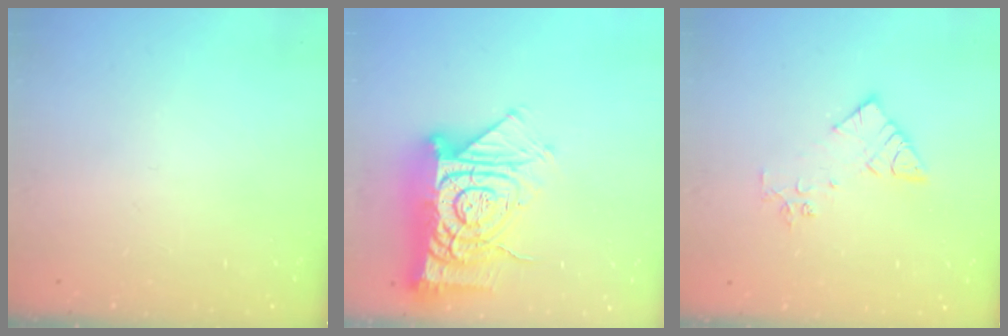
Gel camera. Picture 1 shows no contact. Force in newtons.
{"total": 21.4, "press": 21.3, "slide": 2.0}
{"total": 8.8, "press": 8.8, "slide": 0.7}